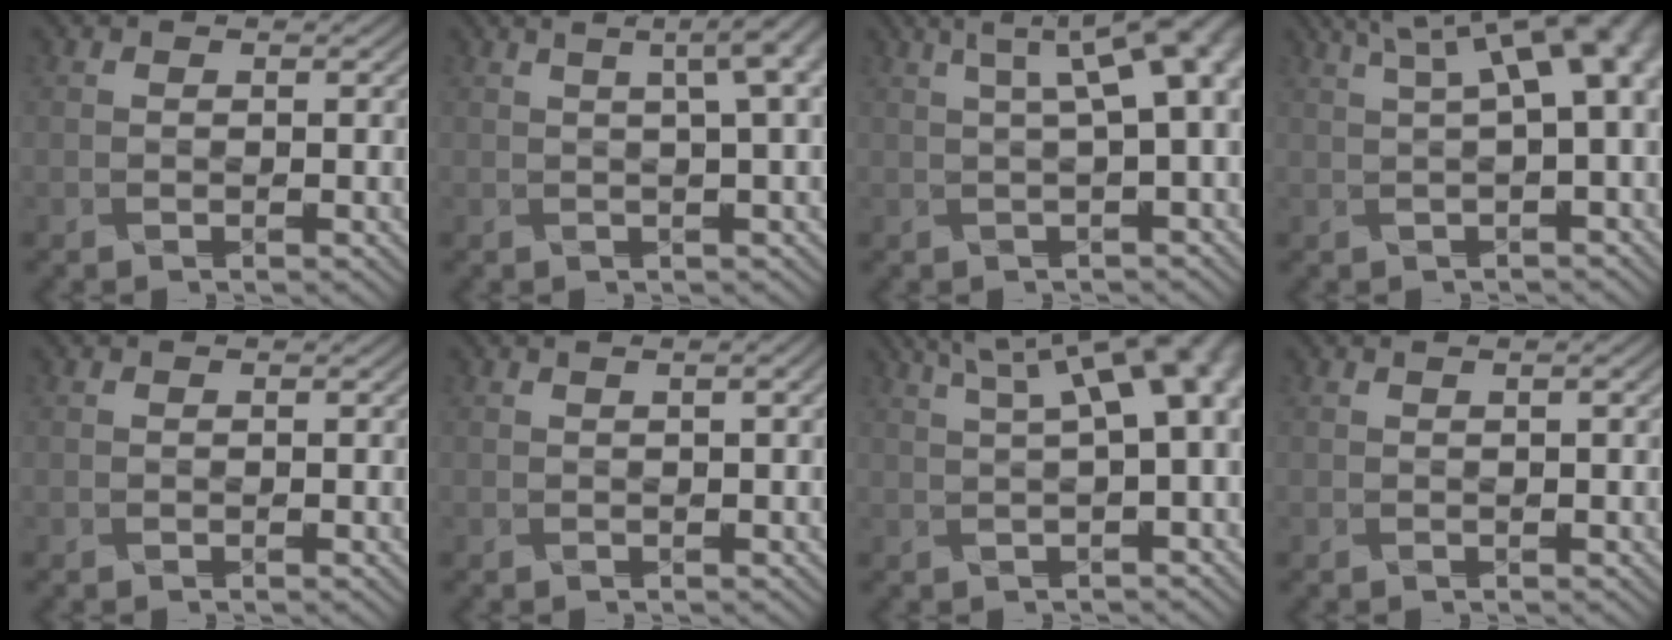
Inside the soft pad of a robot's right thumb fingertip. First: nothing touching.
{"total": 6.5, "force": [2.0, 1.8, 5.9], "torque": [-0.061, 0.033, 0.020]}
{"total": 9.3, "force": [2.2, 2.9, 8.6], "torque": [-0.100, 0.030, 0.029]}
{"total": 11.3, "force": [3.8, 3.8, 9.9], "torque": [-0.124, 0.040, 0.052]}
{"total": 0.0}
{"total": 2.1, "force": [0.5, 0.5, 1.9], "torque": [-0.026, 0.006, 0.004]}
{"total": 12.5, "force": [4.5, 4.5, 10.8], "torque": [-0.139, 0.052, 0.052]}
{"total": 1.5, "force": [0.4, 0.3, 1.4], "torque": [-0.023, 0.006, 0.002]}